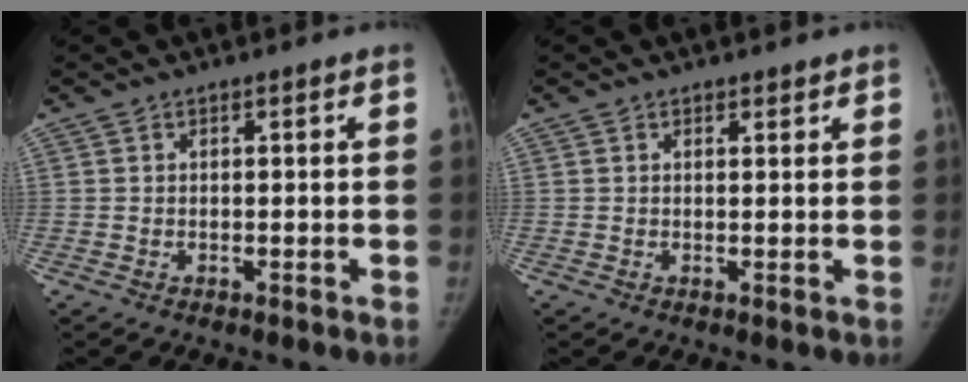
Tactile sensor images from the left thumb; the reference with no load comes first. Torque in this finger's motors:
{"motor_torque": [-0.58, -0.06, 0.03, 0.30, -0.02]}